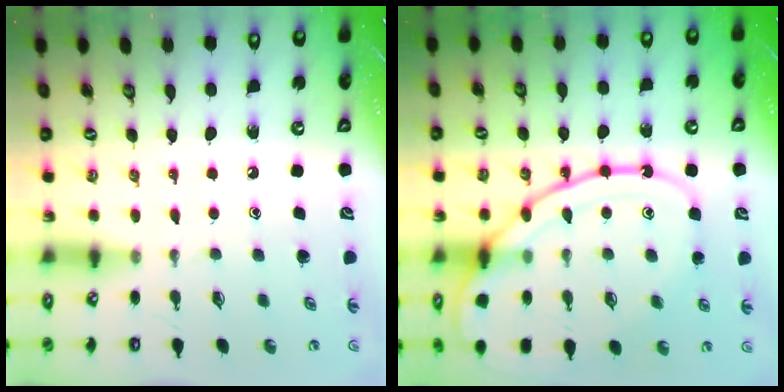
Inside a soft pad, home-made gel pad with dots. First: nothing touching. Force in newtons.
{"total": 18.0, "press": 17.9, "slide": 1.4}